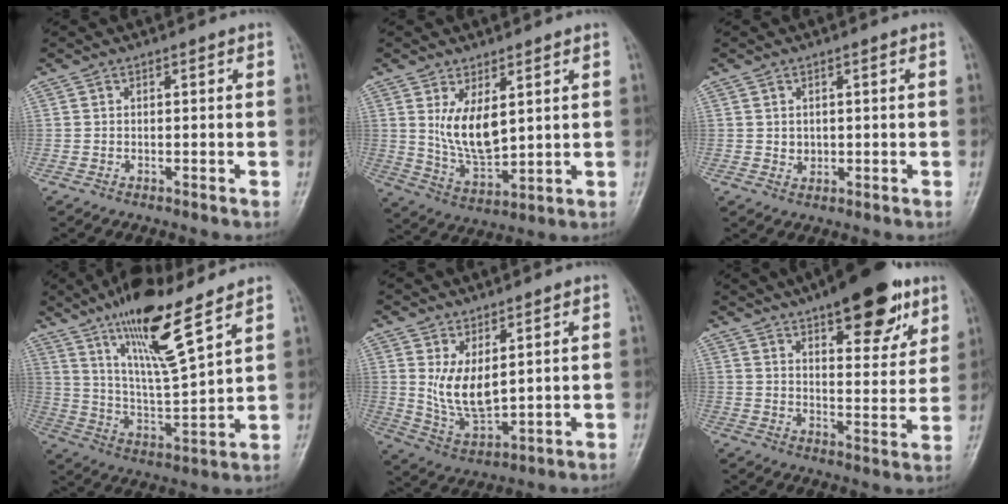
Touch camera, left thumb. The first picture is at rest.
{"total": 9.1, "force": [2.9, 4.3, 7.4], "torque": [-0.121, -0.030, 0.069]}
{"total": 1.9, "force": [0.4, 1.5, 1.0], "torque": [-0.009, -0.004, 0.012]}
{"total": 16.3, "force": [10.9, 3.1, 11.6], "torque": [-0.198, -0.061, 0.208]}
{"total": 8.3, "force": [2.7, 3.8, 6.8], "torque": [-0.121, -0.032, 0.069]}
{"total": 14.4, "force": [8.5, 5.6, 10.2], "torque": [-0.101, -0.031, 0.117]}